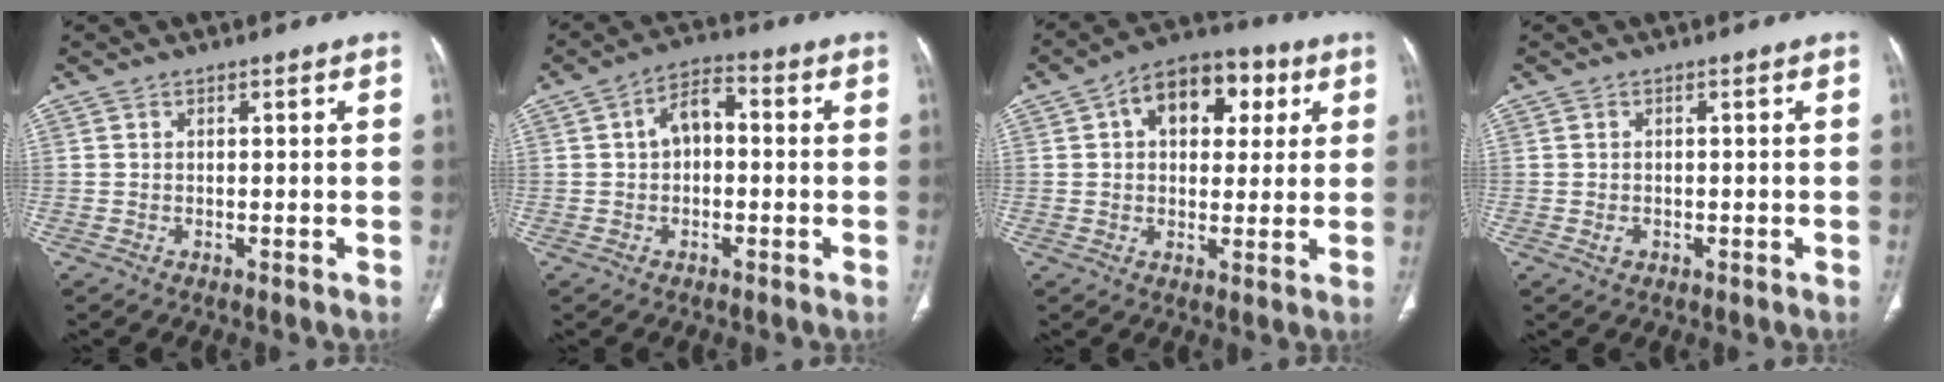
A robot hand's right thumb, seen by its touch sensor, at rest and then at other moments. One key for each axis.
{"total": 6.5, "fx": 0.3, "fy": 4.2, "fz": 4.9, "tx": -0.069, "ty": 0.024, "tz": -0.007}
{"total": 13.2, "fx": 4.2, "fy": 8.6, "fz": 9.1, "tx": -0.094, "ty": 0.015, "tz": 0.059}
{"total": 1.4, "fx": -0.4, "fy": 1.1, "fz": 0.7, "tx": -0.013, "ty": 0.006, "tz": -0.002}